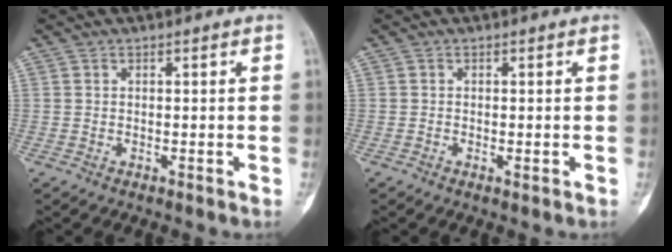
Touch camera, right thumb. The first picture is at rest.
{"total": 0.7, "force": [-0.2, 0.3, 0.6], "torque": [-0.011, -0.002, -0.004]}